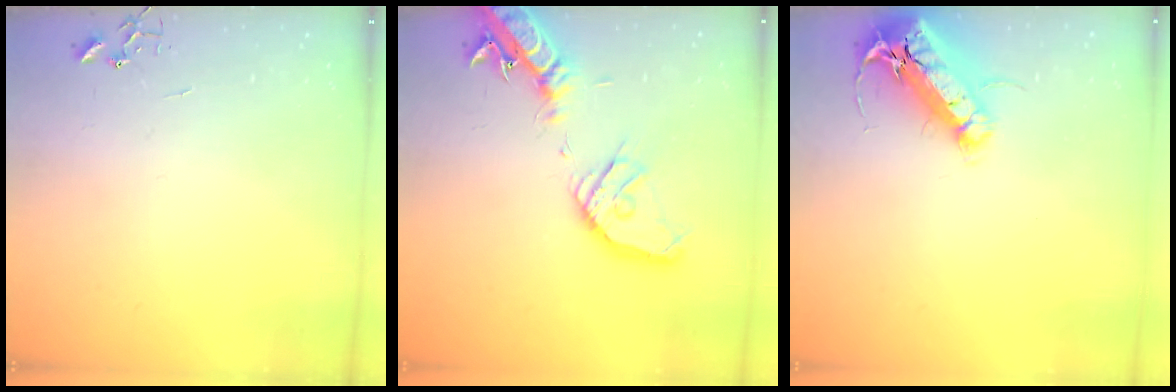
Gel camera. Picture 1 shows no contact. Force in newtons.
{"total": 20.7, "press": 20.4, "slide": 3.6}
{"total": 18.8, "press": 18.4, "slide": 3.8}